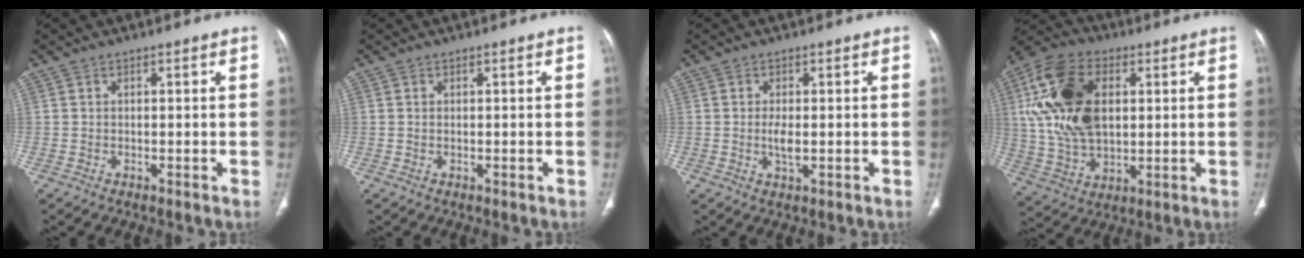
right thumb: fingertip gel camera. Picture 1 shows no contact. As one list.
[{"total": 0.0}, {"total": 2.8, "force": [-0.2, 1.0, 2.6], "torque": [-0.057, -0.006, -0.003]}, {"total": 19.5, "force": [4.1, 12.0, 14.8], "torque": [-0.278, 0.002, 0.077]}]